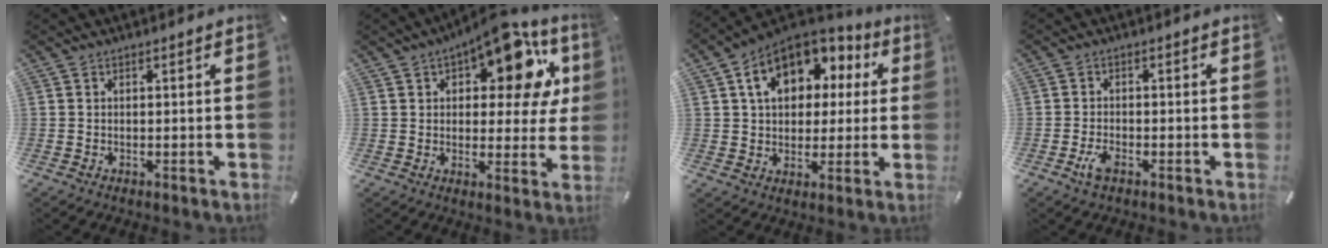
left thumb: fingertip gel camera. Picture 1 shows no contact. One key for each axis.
{"total": 15.6, "fx": 8.3, "fy": 7.5, "fz": 10.9, "tx": -0.148, "ty": -0.047, "tz": 0.138}
{"total": 13.3, "fx": 4.8, "fy": 10.0, "fz": 7.3, "tx": -0.123, "ty": -0.009, "tz": 0.088}
{"total": 3.6, "fx": -1.8, "fy": 1.6, "fz": 2.7, "tx": -0.065, "ty": 0.001, "tz": -0.036}